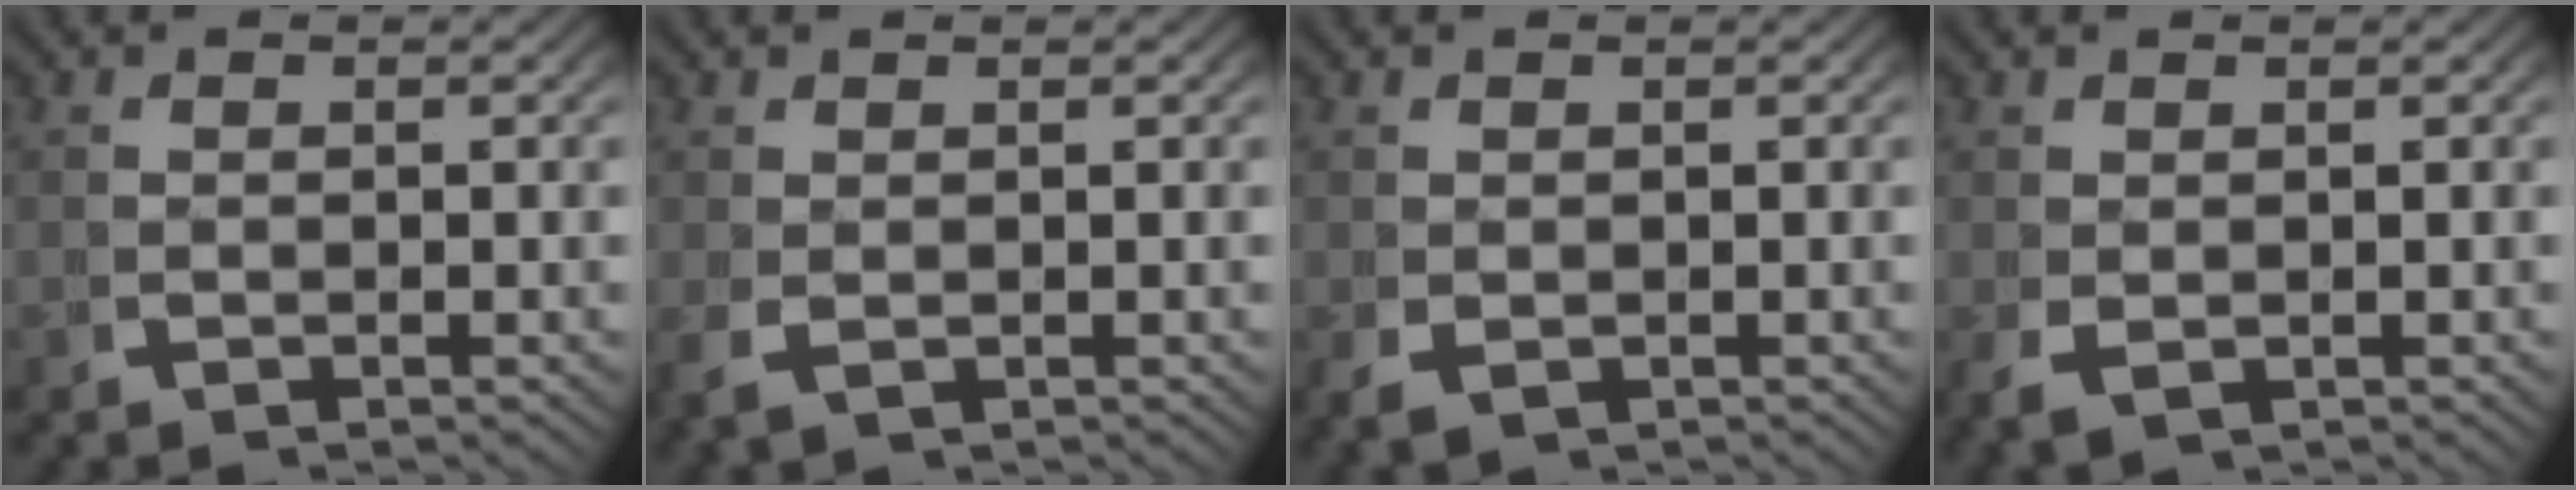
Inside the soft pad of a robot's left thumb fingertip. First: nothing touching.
{"total": 0.9, "force": [0.1, 0.5, 0.8], "torque": [-0.019, -0.003, 0.011]}
{"total": 1.4, "force": [-0.3, 1.1, 0.8], "torque": [-0.018, -0.008, 0.005]}
{"total": 1.2, "force": [-0.1, 0.8, 0.9], "torque": [-0.019, -0.007, 0.009]}